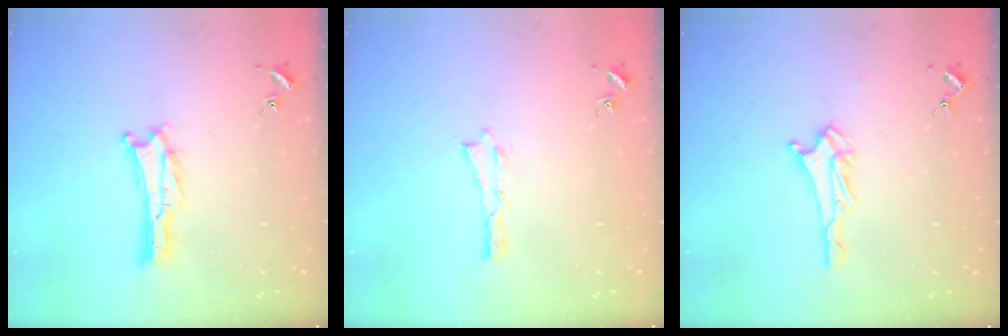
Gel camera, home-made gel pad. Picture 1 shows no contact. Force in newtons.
{"total": 0.0}
{"total": 2.6, "press": 2.6, "slide": 0.3}